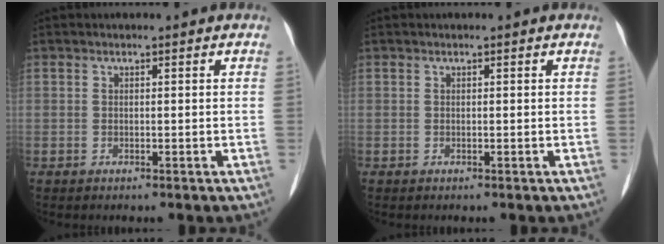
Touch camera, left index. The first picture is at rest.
{"total": 0.0}